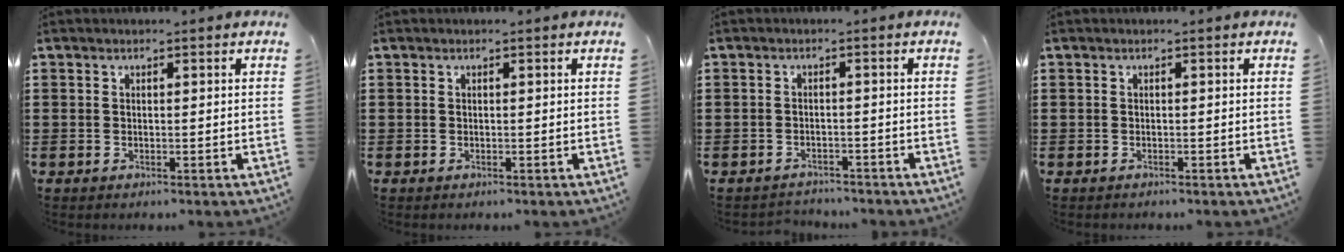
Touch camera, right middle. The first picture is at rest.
{"total": 0.0}
{"total": 1.9, "force": [-1.9, 0.4, -0.3], "torque": [-0.001, 0.001, -0.044]}
{"total": 0.0}